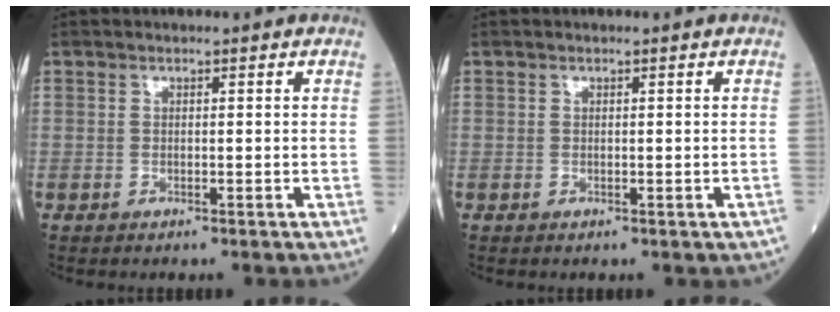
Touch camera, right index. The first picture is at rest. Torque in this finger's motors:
{"motor_torque": [-0.13, -0.06, 0.02, 0.01]}